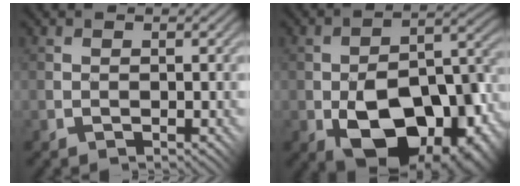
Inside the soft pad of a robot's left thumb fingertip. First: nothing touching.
{"total": 16.7, "force": [-6.4, 9.1, 12.5], "torque": [-0.196, -0.026, -0.090]}